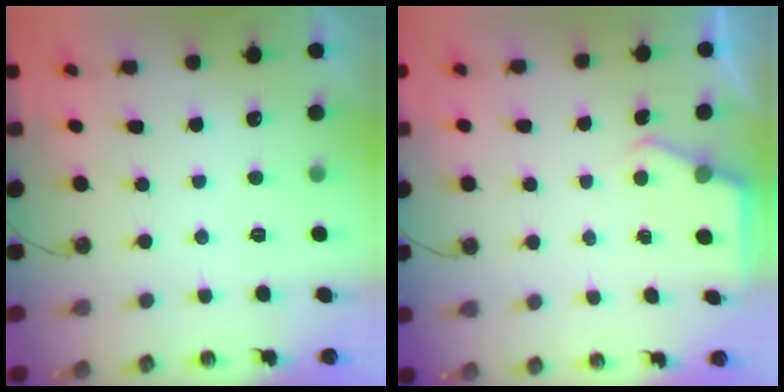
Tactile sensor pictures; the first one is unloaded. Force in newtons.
{"total": 3.6, "press": 3.6, "slide": 0.5}